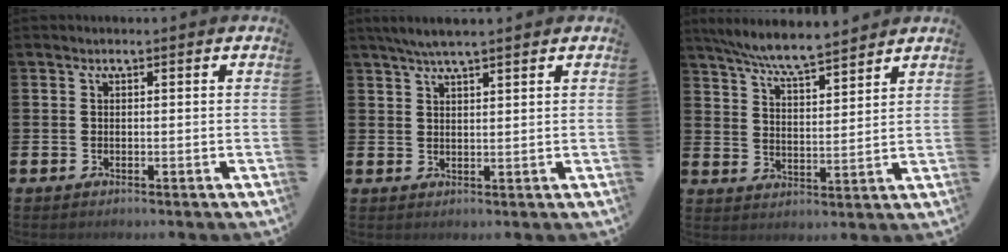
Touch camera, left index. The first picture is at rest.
{"total": 4.0, "force": [3.3, 0.4, 2.1], "torque": [-0.046, -0.003, 0.060]}
{"total": 7.4, "force": [7.0, 0.2, 2.5], "torque": [-0.076, -0.036, 0.125]}